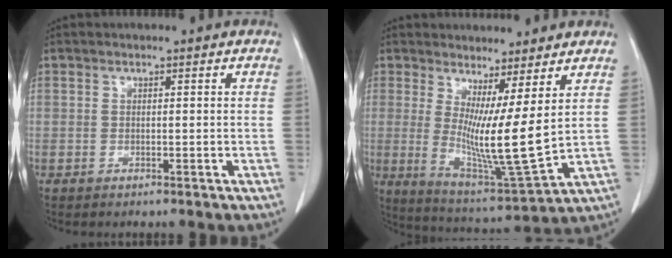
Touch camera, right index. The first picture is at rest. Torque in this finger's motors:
{"motor_torque": [1.22, 0.91, 0.31, 0.10]}